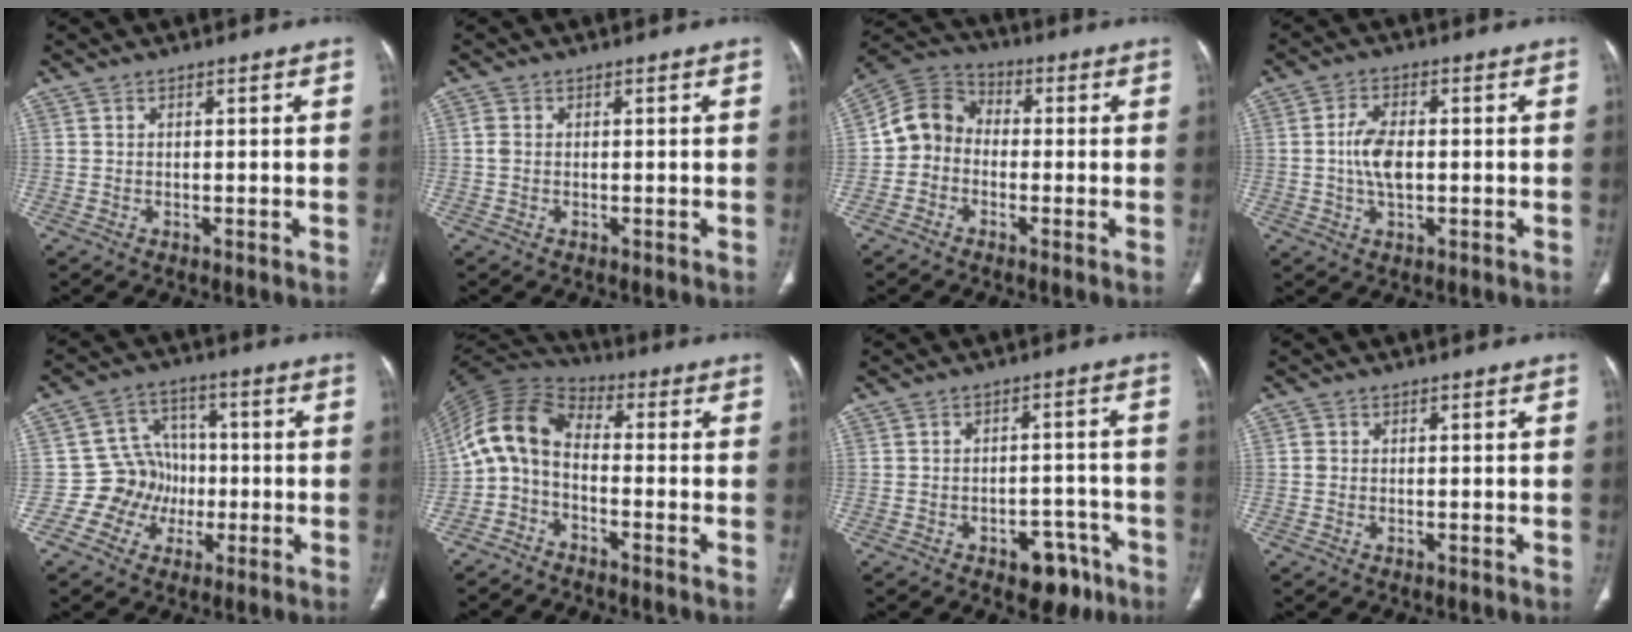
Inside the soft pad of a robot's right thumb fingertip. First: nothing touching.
{"total": 1.2, "force": [0.0, 1.0, 0.8], "torque": [-0.018, 0.000, -0.002]}
{"total": 8.0, "force": [-1.4, 6.9, 3.7], "torque": [-0.057, 0.033, -0.045]}
{"total": 6.1, "force": [-0.2, 3.3, 5.2], "torque": [-0.102, 0.006, -0.006]}
{"total": 8.7, "force": [-1.9, 8.2, 2.1], "torque": [0.020, 0.027, -0.039]}
{"total": 10.5, "force": [-2.4, 6.3, 8.1], "torque": [-0.156, 0.057, -0.064]}
{"total": 7.7, "force": [-4.6, 4.6, 4.1], "torque": [-0.022, 0.039, -0.055]}
{"total": 0.9, "force": [0.0, 0.8, 0.3], "torque": [-0.001, 0.003, 0.000]}